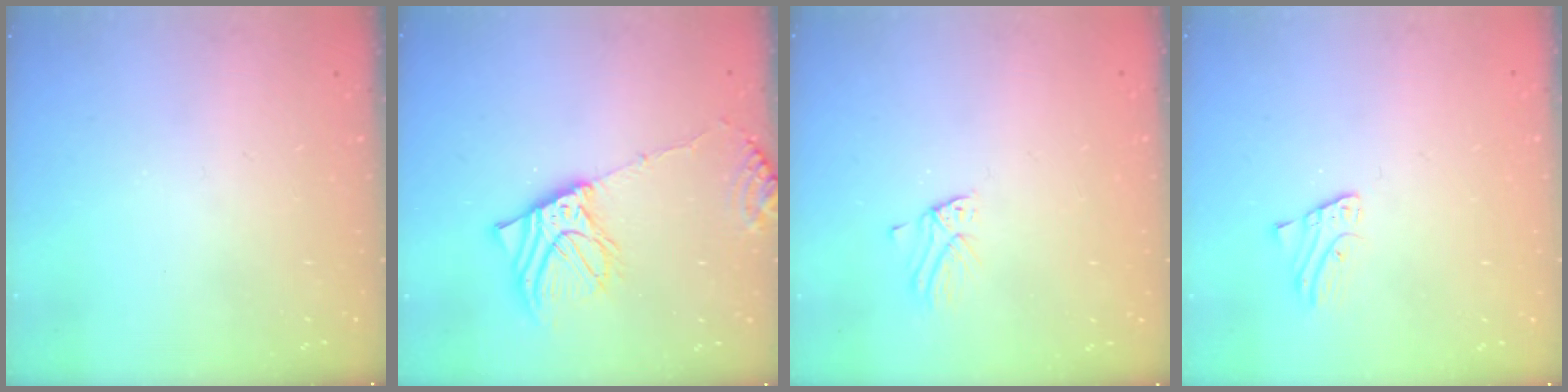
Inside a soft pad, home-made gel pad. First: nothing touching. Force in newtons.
{"total": 13.4, "press": 13.1, "slide": 2.7}
{"total": 1.8, "press": 1.8, "slide": 0.1}
{"total": 1.1, "press": 1.1, "slide": 0.1}